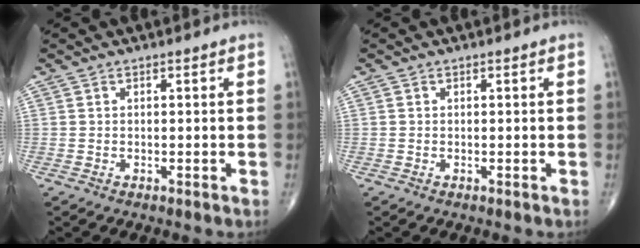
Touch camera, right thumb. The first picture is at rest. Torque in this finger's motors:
{"motor_torque": [-0.12, -0.11, -0.38, -0.20, 0.01]}